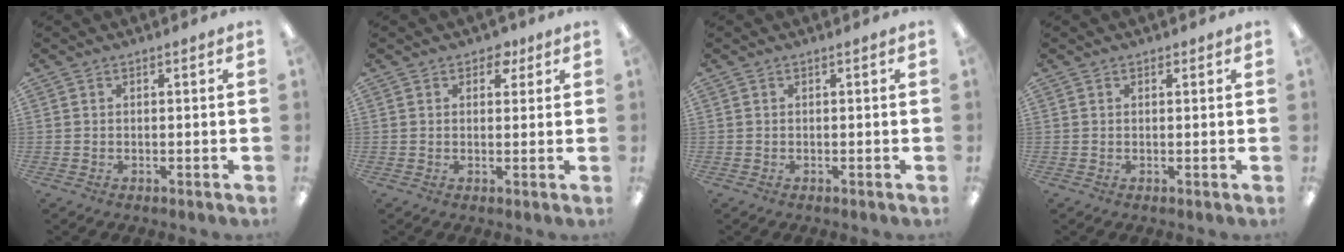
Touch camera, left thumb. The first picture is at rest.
{"total": 3.5, "force": [2.2, 2.4, 1.5], "torque": [-0.009, -0.004, 0.035]}
{"total": 0.0}
{"total": 0.8, "force": [0.5, 0.5, 0.2], "torque": [-0.003, 0.002, 0.009]}